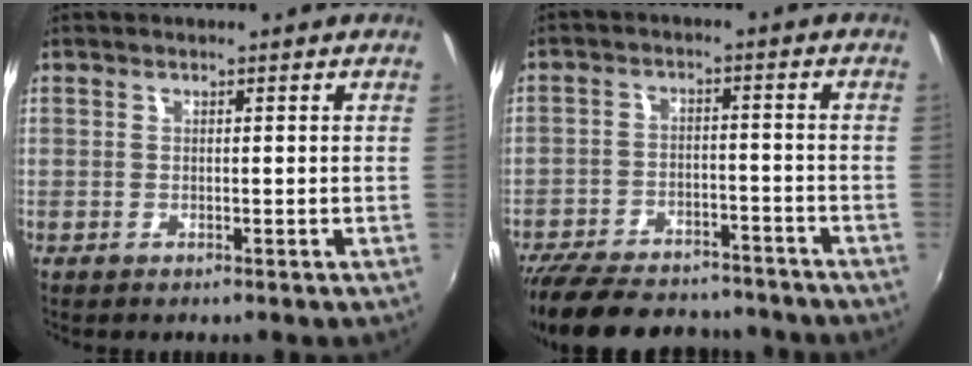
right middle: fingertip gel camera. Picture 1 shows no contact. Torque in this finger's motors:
{"motor_torque": [0.93, -1.21, 0.41, 0.14]}